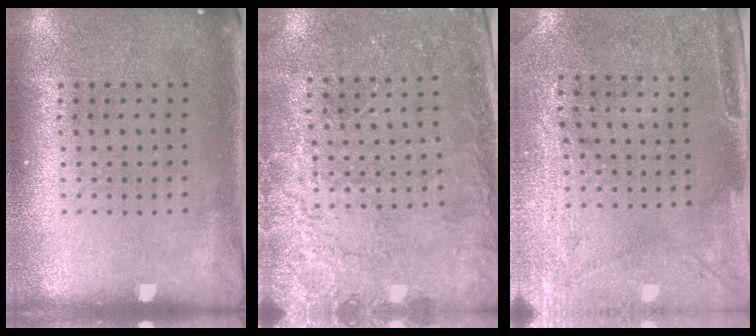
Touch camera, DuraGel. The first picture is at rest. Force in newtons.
{"total": 2.5, "press": 2.4, "slide": 0.5}
{"total": 3.0, "press": 2.4, "slide": 1.8}